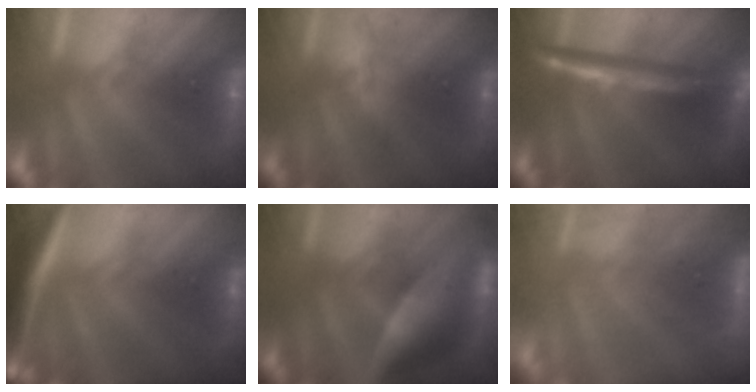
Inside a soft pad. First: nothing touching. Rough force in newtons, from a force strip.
{"total": 1.4}
{"total": 2.9}
{"total": 5.5}
{"total": 9.0}
{"total": 7.9}